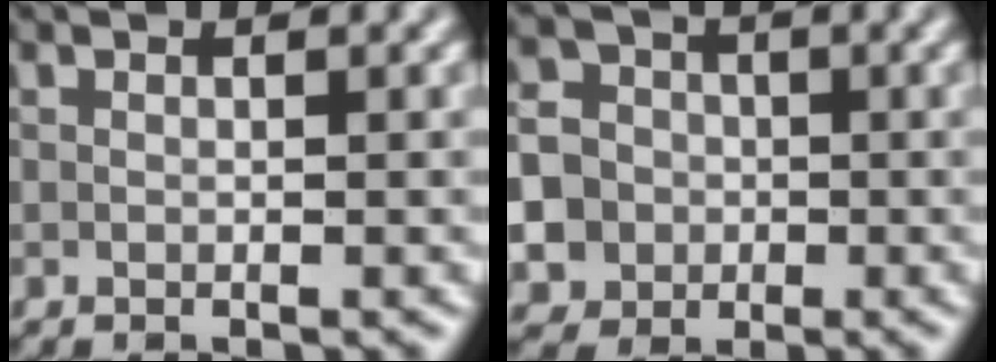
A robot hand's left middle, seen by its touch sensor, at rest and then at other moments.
{"total": 12.9, "force": [-3.3, 12.0, 3.4], "torque": [-0.094, -0.016, -0.087]}